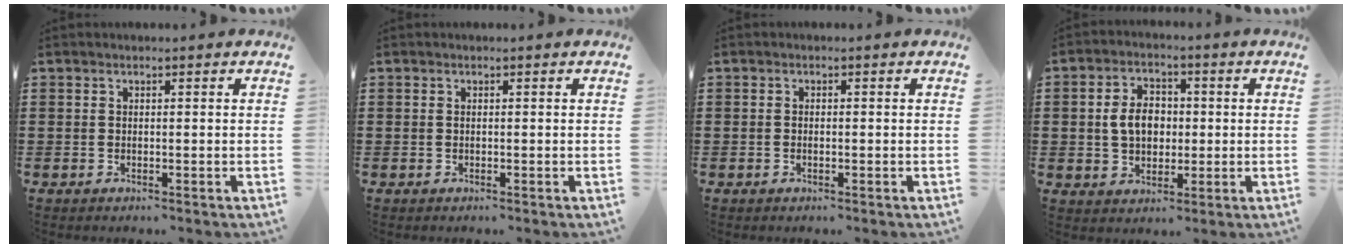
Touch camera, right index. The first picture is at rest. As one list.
[{"total": 0.0}, {"total": 0.5, "force": [-0.2, 0.1, 0.5], "torque": [-0.011, -0.004, -0.003]}, {"total": 6.0, "force": [0.1, 4.3, 4.2], "torque": [-0.088, 0.010, -0.004]}]